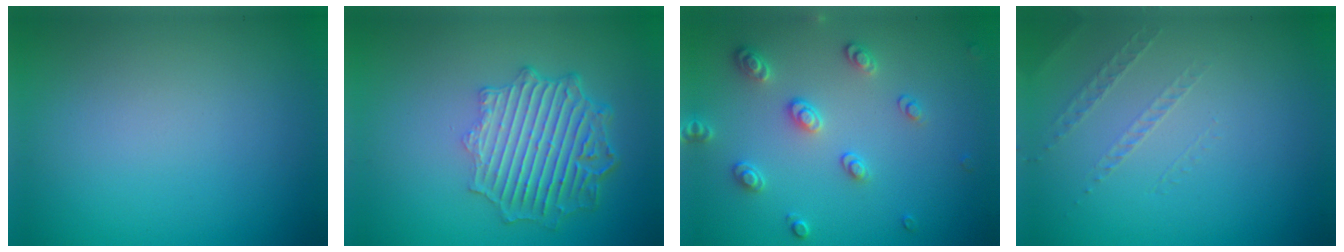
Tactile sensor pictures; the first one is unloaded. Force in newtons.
{"total": 6.2, "press": 4.7, "slide": 4.1}
{"total": 2.6, "press": 2.6, "slide": 0.2}
{"total": 1.0, "press": 0.4, "slide": 0.9}